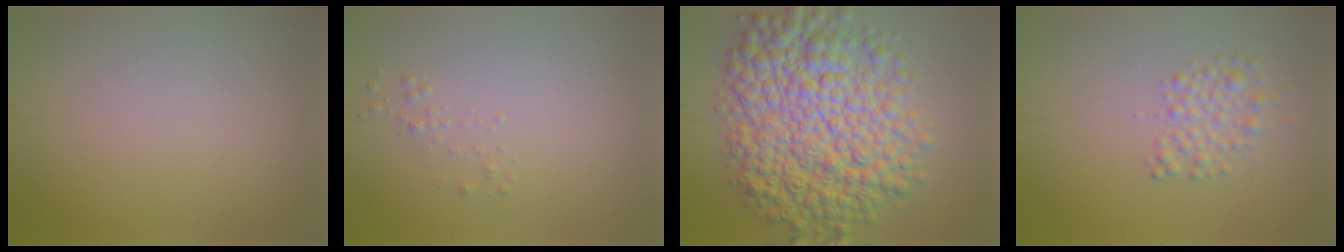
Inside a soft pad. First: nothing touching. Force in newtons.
{"total": 0.6, "press": 0.6, "slide": 0.1}
{"total": 11.9, "press": 11.9, "slide": 0.1}
{"total": 2.3, "press": 2.3, "slide": 0.0}